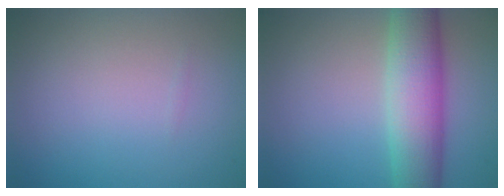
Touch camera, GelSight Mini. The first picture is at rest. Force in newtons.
{"total": 7.5, "press": 7.5, "slide": 0.1}